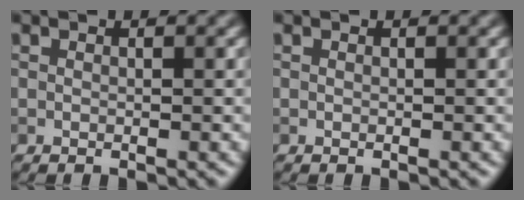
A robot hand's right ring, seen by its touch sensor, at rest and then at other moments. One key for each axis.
{"total": 0.0}